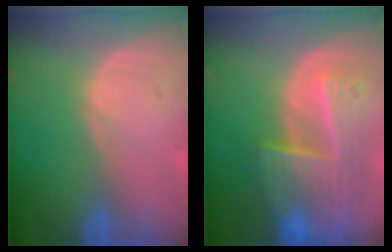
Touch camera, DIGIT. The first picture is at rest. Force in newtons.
{"total": 8.9, "press": 8.3, "slide": 3.3}